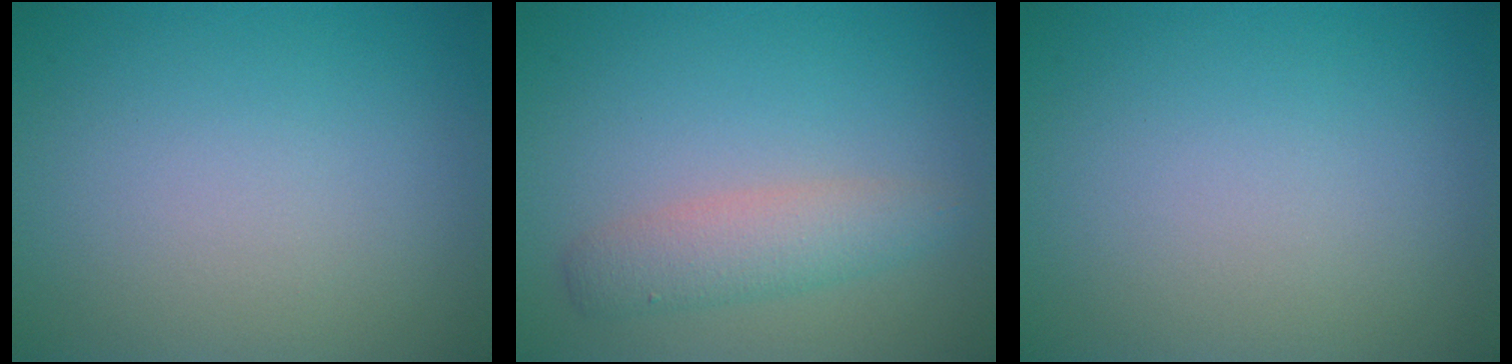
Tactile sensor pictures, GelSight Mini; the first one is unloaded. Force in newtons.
{"total": 3.0, "press": 3.0, "slide": 0.1}
{"total": 0.0}